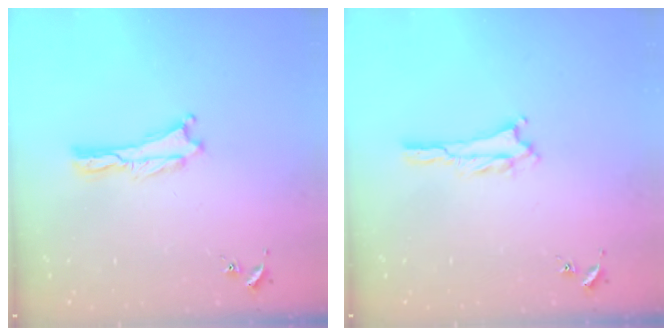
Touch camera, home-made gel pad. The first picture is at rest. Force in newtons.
{"total": 2.1, "press": 2.1, "slide": 0.3}